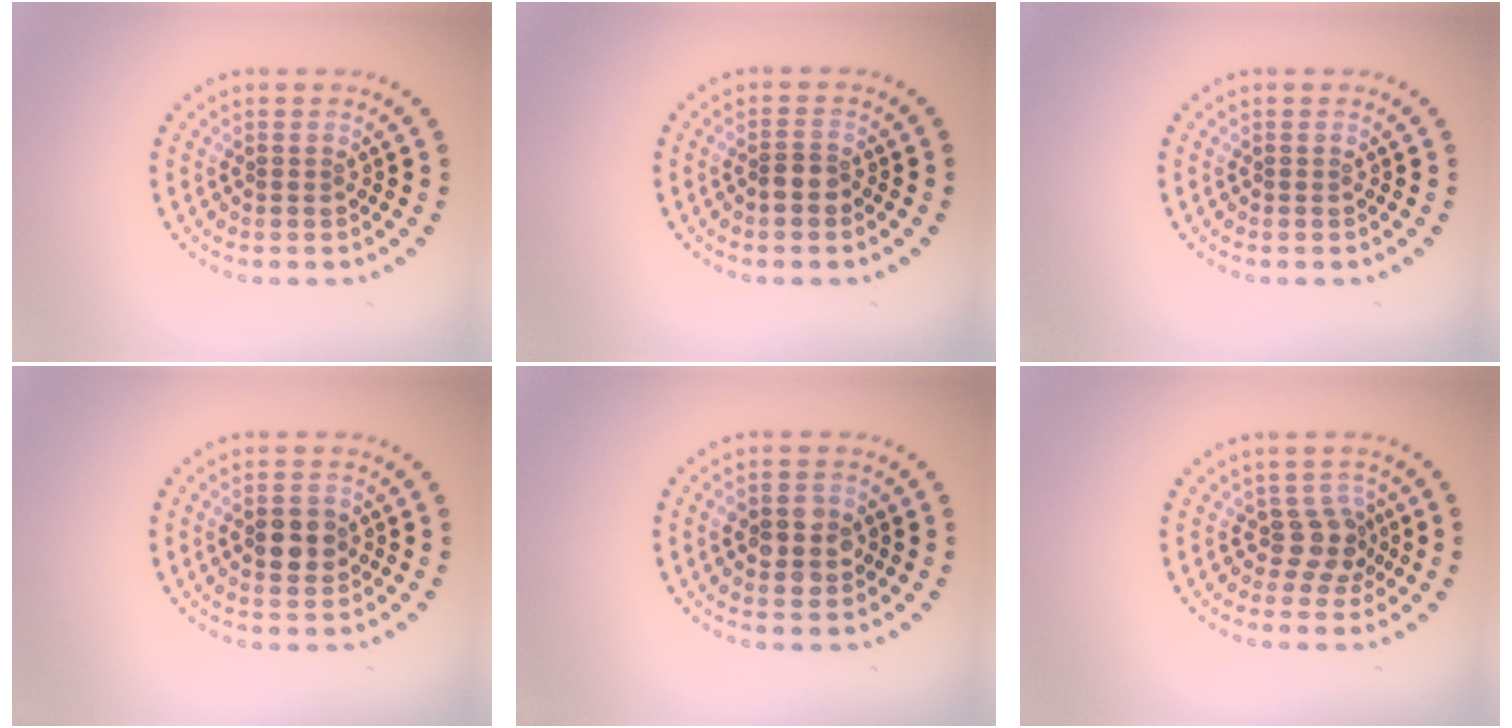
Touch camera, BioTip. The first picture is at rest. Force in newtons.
{"total": 1.7, "press": 1.5, "slide": 0.8}
{"total": 0.0}
{"total": 2.9, "press": 2.9, "slide": 0.1}
{"total": 3.2, "press": 3.2, "slide": 0.1}
{"total": 2.6, "press": 2.0, "slide": 1.6}